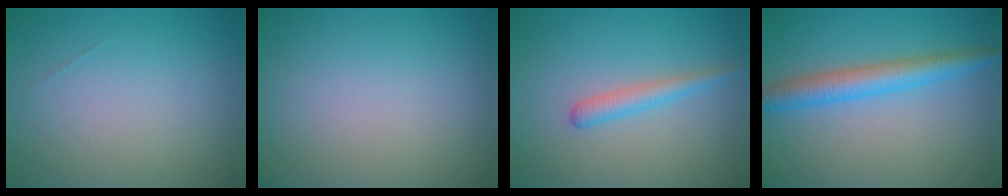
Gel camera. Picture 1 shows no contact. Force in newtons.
{"total": 0.0}
{"total": 1.9, "press": 1.9, "slide": 0.0}
{"total": 4.0, "press": 4.0, "slide": 0.2}